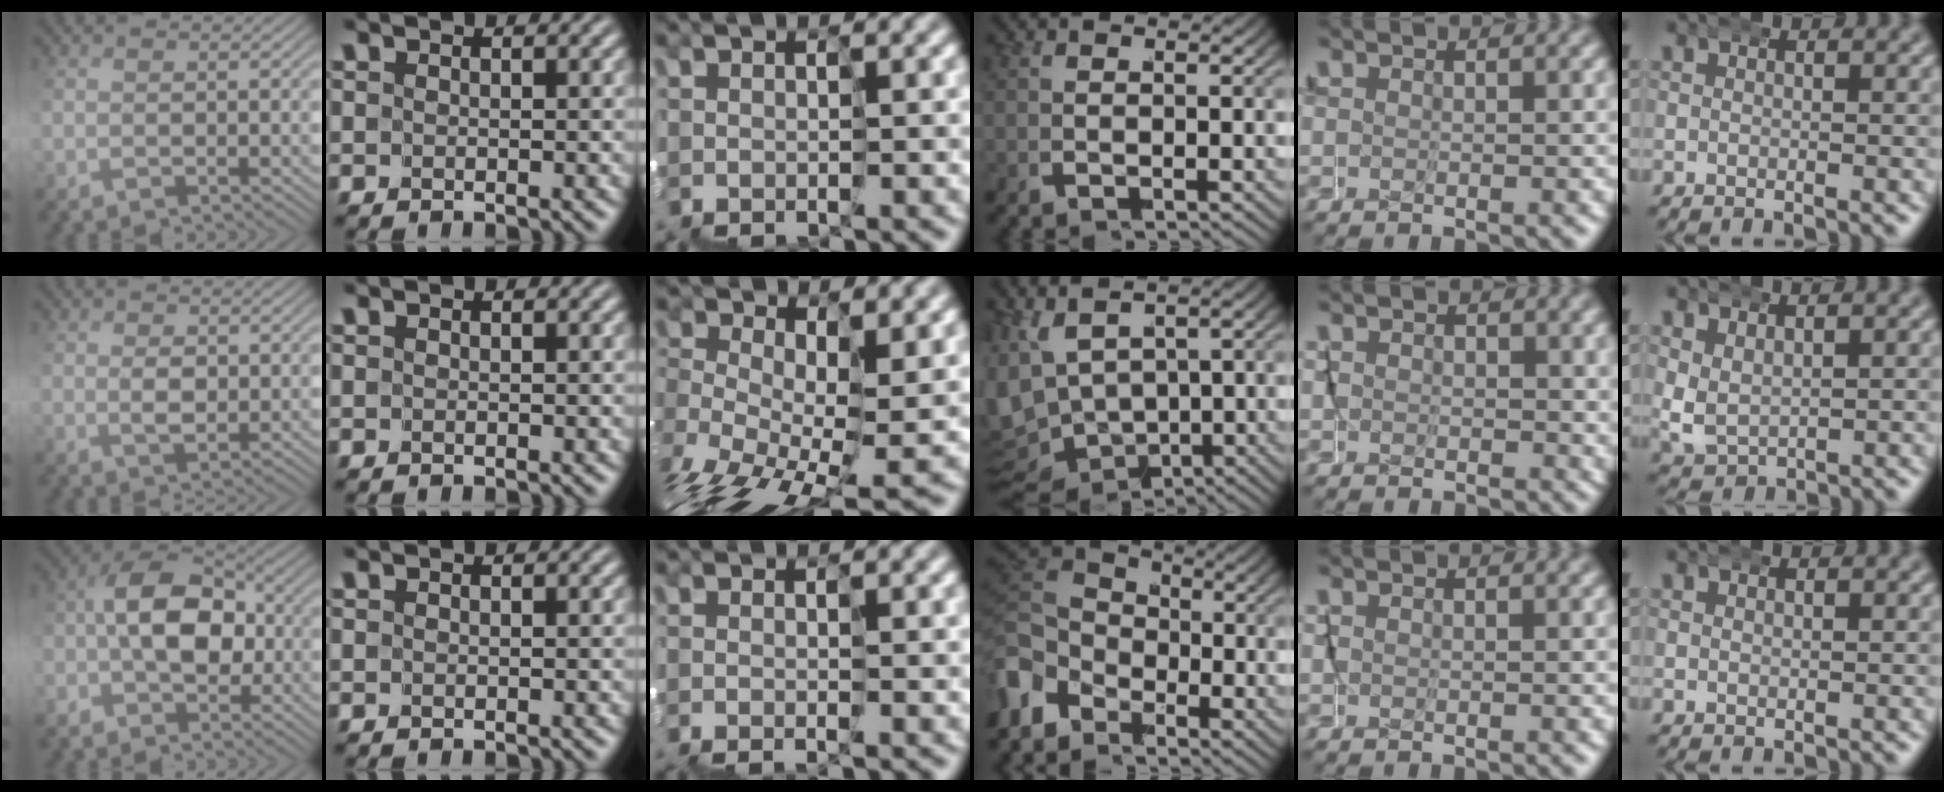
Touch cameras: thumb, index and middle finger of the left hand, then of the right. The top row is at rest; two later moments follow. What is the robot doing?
{"motion": "wrap", "object": "ethernet cable"}